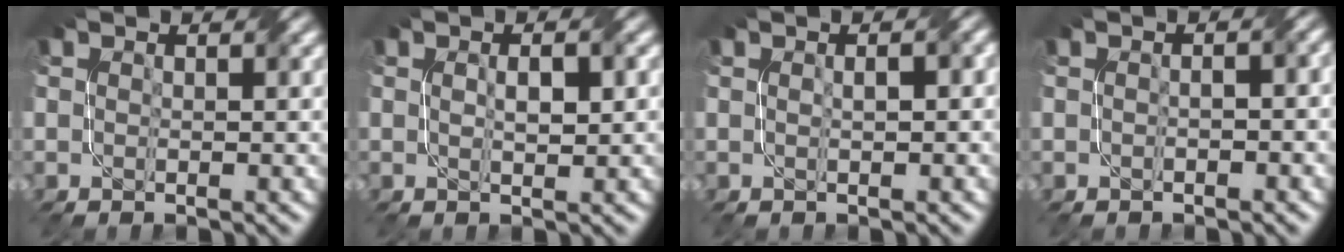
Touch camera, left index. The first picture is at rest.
{"total": 1.8, "force": [0.2, 0.6, 1.7], "torque": [-0.034, 0.003, 0.007]}
{"total": 1.8, "force": [0.5, 0.7, 1.6], "torque": [-0.011, 0.004, 0.000]}
{"total": 1.8, "force": [-0.1, 0.7, 1.7], "torque": [-0.022, 0.003, -0.011]}